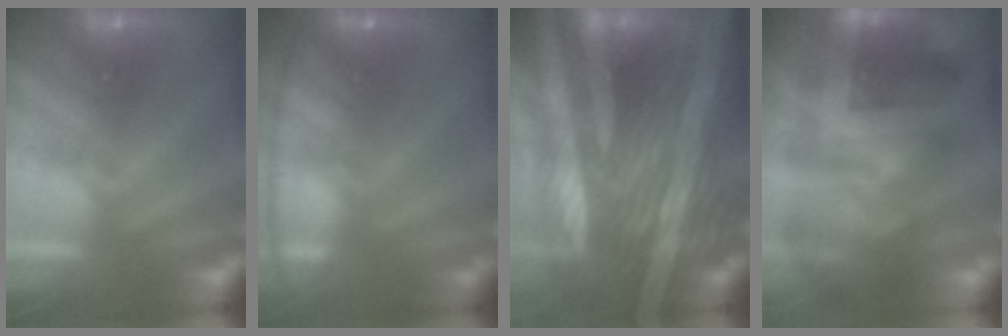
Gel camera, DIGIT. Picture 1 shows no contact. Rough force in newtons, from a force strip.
{"total": 7.6}
{"total": 9.7}
{"total": 6.1}